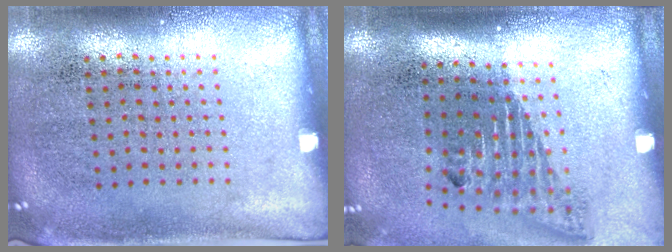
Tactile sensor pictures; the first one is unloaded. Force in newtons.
{"total": 1.6, "press": 1.1, "slide": 1.1}